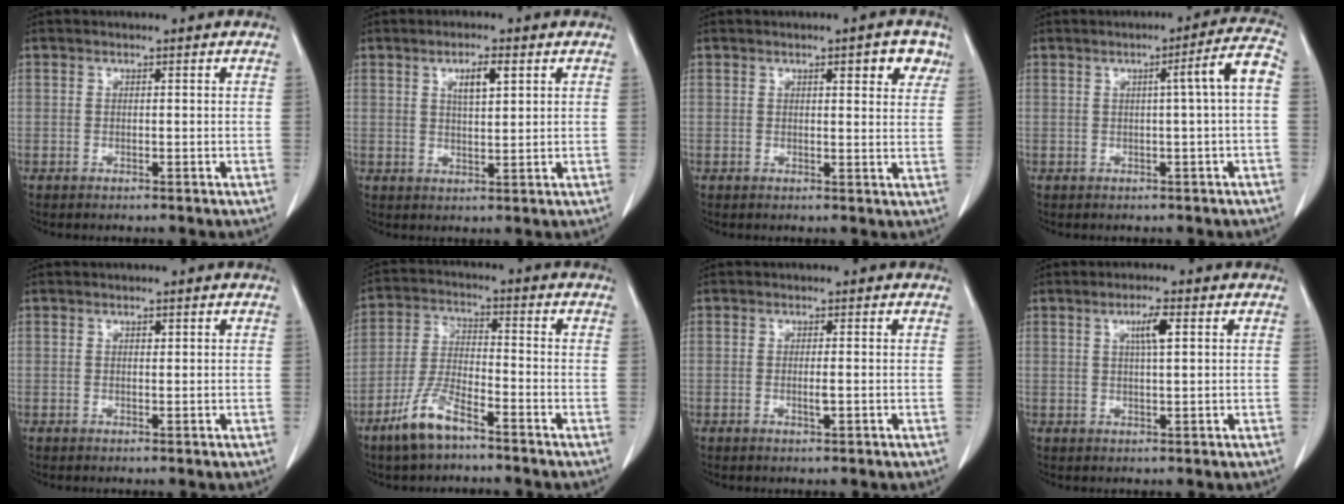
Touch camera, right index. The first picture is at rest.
{"total": 4.1, "force": [1.8, 0.9, 3.5], "torque": [-0.063, 0.000, 0.033]}
{"total": 4.6, "force": [2.5, 1.2, 3.6], "torque": [-0.042, 0.002, 0.029]}
{"total": 5.6, "force": [0.1, -0.8, 5.5], "torque": [-0.075, 0.010, 0.004]}
{"total": 0.6, "force": [0.3, 0.3, 0.4], "torque": [-0.009, -0.002, 0.006]}
{"total": 7.9, "force": [-5.5, 1.9, 5.4], "torque": [-0.123, -0.010, -0.108]}
{"total": 1.3, "force": [-0.1, 0.1, 1.3], "torque": [-0.022, -0.002, 0.001]}
{"total": 3.5, "force": [1.3, 0.3, 3.3], "torque": [-0.057, 0.001, 0.021]}